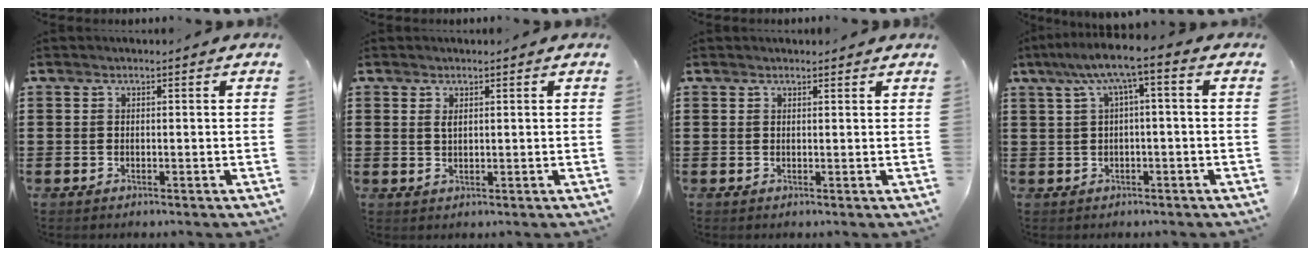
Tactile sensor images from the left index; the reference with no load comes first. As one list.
[{"total": 1.3, "force": [0.5, 0.5, 1.1], "torque": [-0.023, 0.003, 0.009]}, {"total": 0.7, "force": [0.7, 0.2, 0.1], "torque": [-0.005, 0.001, 0.013]}, {"total": 5.1, "force": [0.5, 0.5, 5.1], "torque": [-0.101, 0.002, 0.001]}]